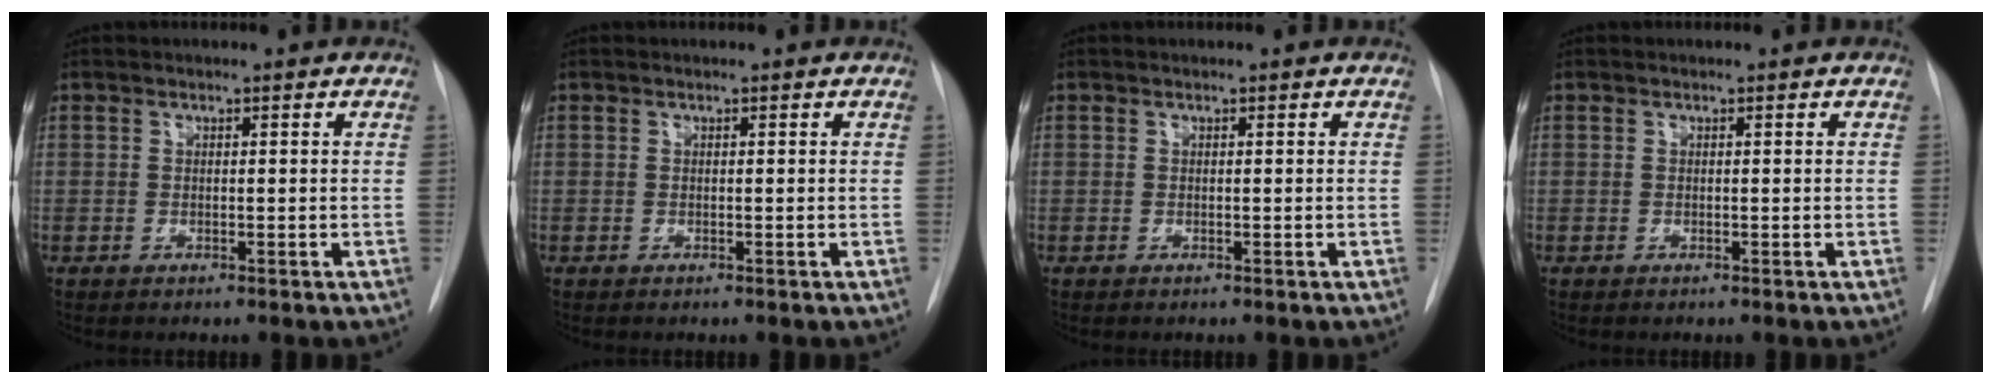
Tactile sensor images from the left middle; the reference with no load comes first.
{"total": 0.0}
{"total": 0.0}
{"total": 0.0}